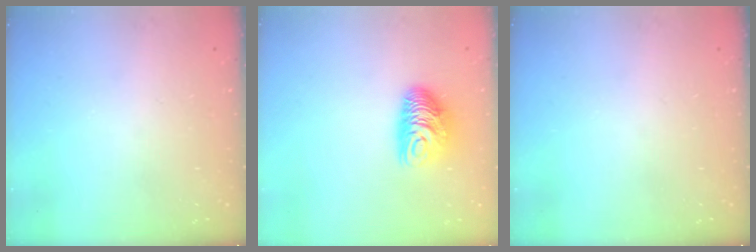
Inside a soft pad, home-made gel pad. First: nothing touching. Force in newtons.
{"total": 10.2, "press": 10.2, "slide": 0.4}
{"total": 0.0}